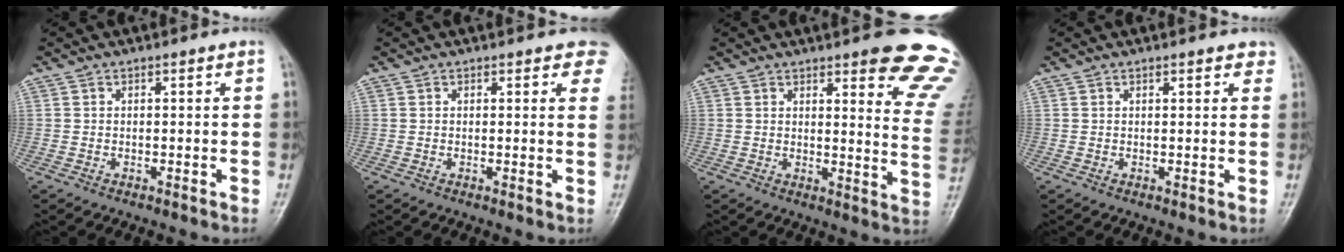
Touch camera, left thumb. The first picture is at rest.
{"total": 5.0, "force": [3.6, 1.9, 2.9], "torque": [-0.002, -0.008, 0.027]}
{"total": 16.2, "force": [12.2, 3.5, 10.0], "torque": [-0.084, -0.084, 0.124]}
{"total": 2.5, "force": [1.8, 0.9, 1.3], "torque": [0.001, -0.001, 0.017]}